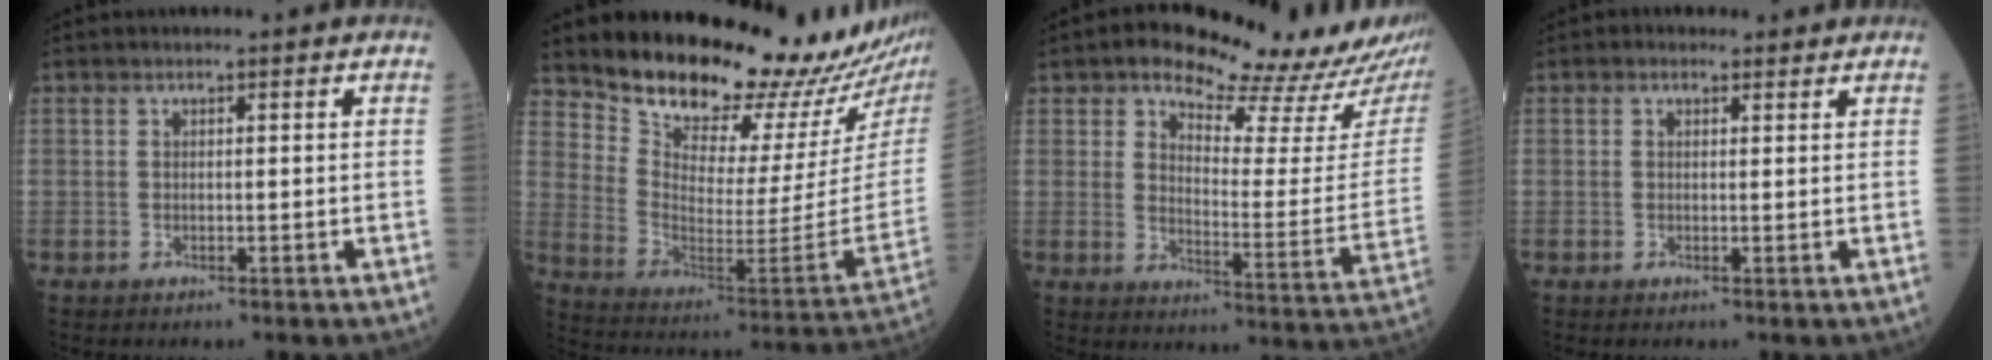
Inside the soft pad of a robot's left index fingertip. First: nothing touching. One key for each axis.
{"total": 20.5, "fx": 19.3, "fy": 1.7, "fz": 6.5, "tx": -0.126, "ty": -0.119, "tz": 0.281}
{"total": 19.0, "fx": 17.0, "fy": 4.8, "fz": 7.1, "tx": -0.079, "ty": -0.054, "tz": 0.200}
{"total": 1.4, "fx": 0.9, "fy": 0.9, "fz": 0.2, "tx": -0.004, "ty": 0.007, "tz": 0.010}